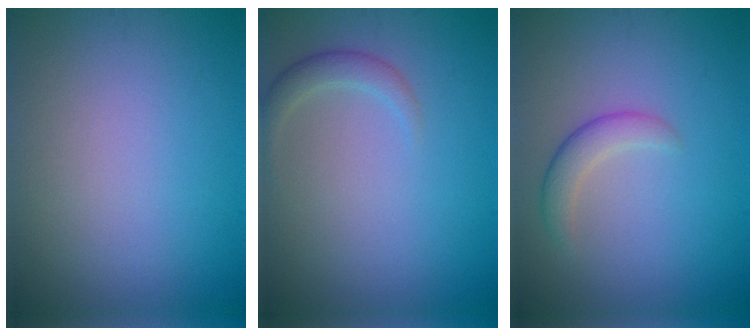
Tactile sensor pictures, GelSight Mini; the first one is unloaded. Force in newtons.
{"total": 1.7, "press": 1.7, "slide": 0.1}
{"total": 2.2, "press": 2.2, "slide": 0.1}